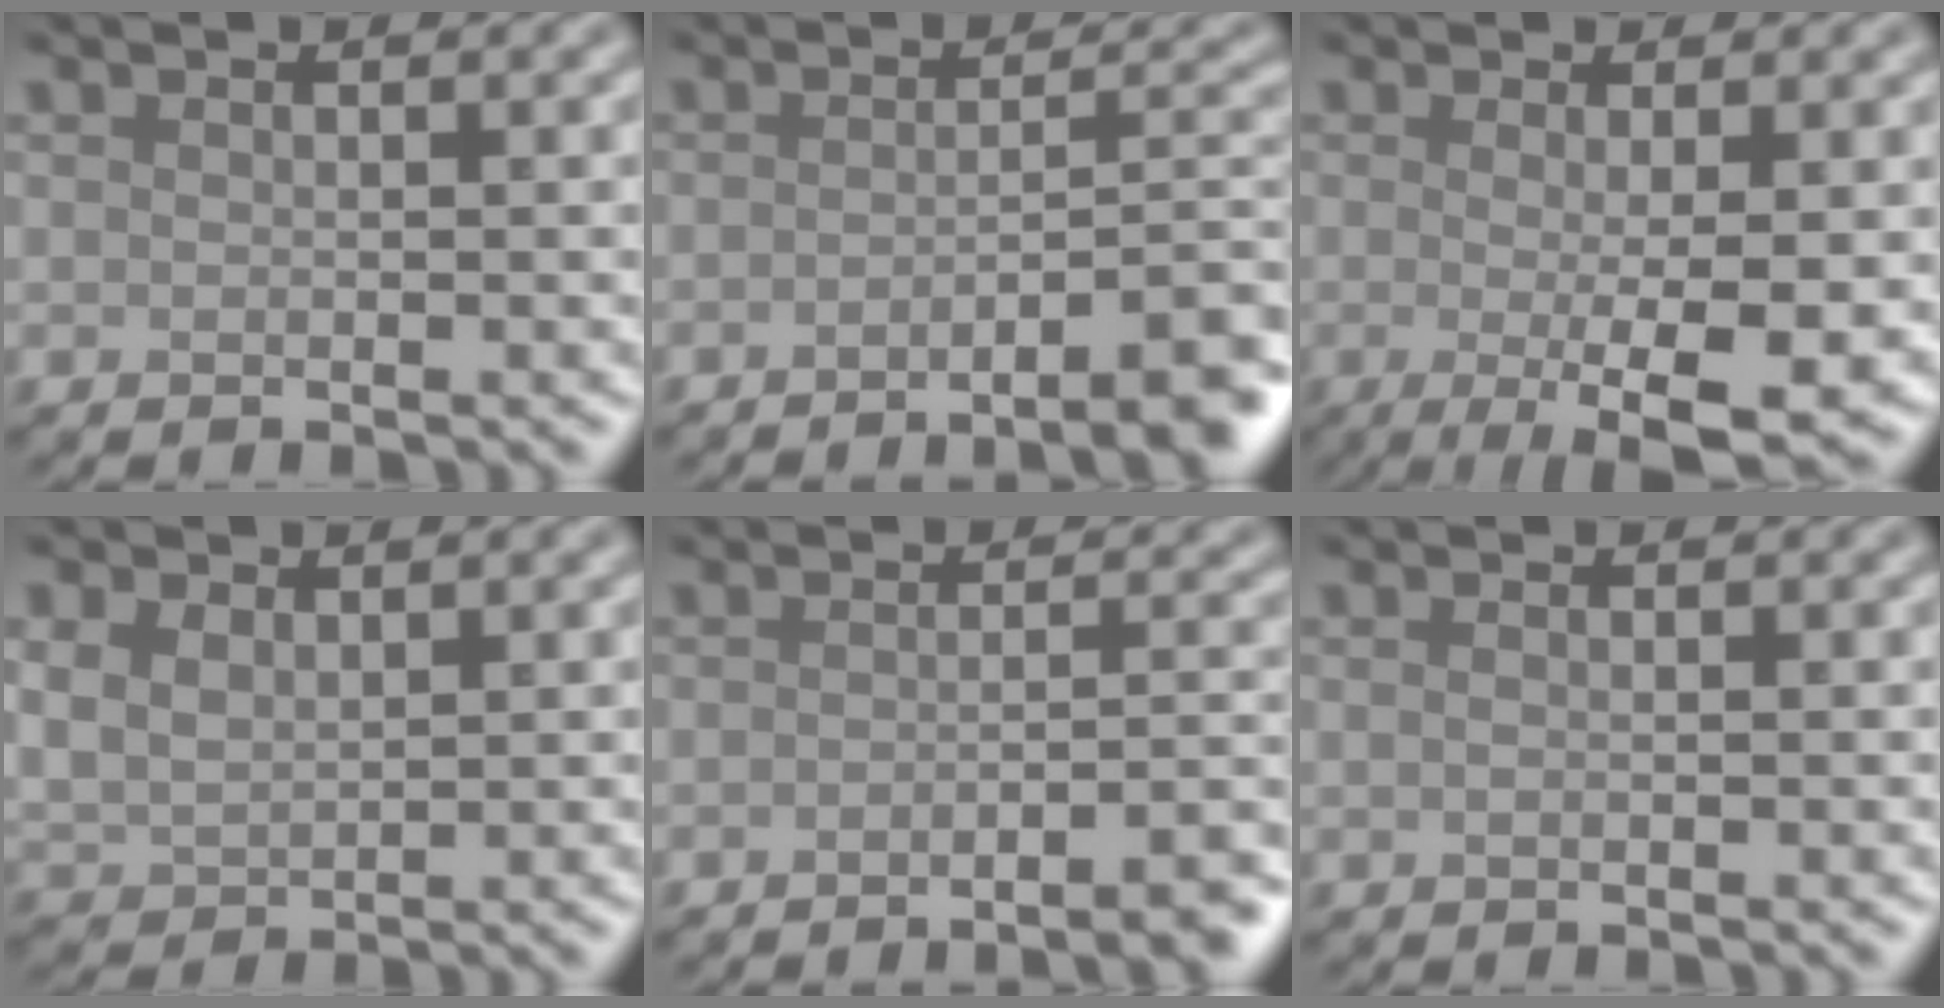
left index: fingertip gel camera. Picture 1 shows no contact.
{"total": 6.5, "force": [-4.2, 1.4, 4.9], "torque": [-0.044, 0.016, -0.059]}
{"total": 6.5, "force": [-1.3, 1.4, 6.2], "torque": [-0.088, -0.014, -0.016]}
{"total": 2.8, "force": [1.1, 2.0, 1.6], "torque": [-0.040, -0.003, 0.028]}
{"total": 5.1, "force": [-3.9, 1.0, 3.2], "torque": [-0.027, 0.014, -0.054]}
{"total": 0.7, "force": [-0.1, 0.3, 0.6], "torque": [-0.009, -0.004, -0.004]}